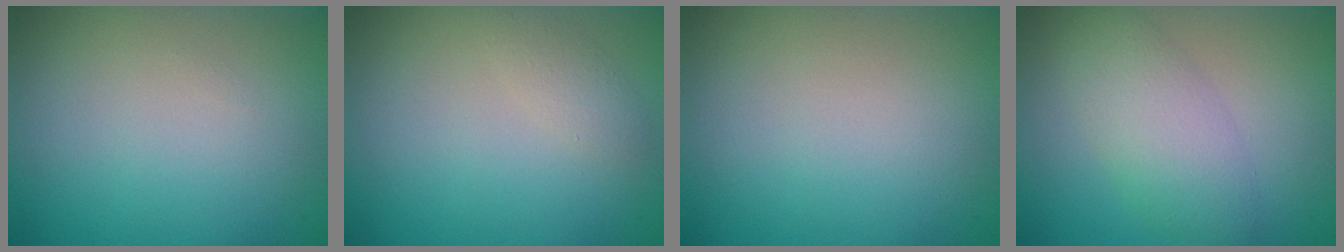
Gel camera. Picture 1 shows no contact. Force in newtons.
{"total": 1.1, "press": 1.1, "slide": 0.1}
{"total": 0.0}
{"total": 4.1, "press": 4.1, "slide": 0.3}